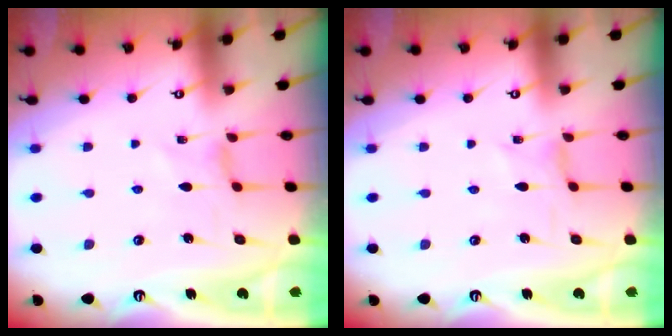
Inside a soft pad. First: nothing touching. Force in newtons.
{"total": 0.0}